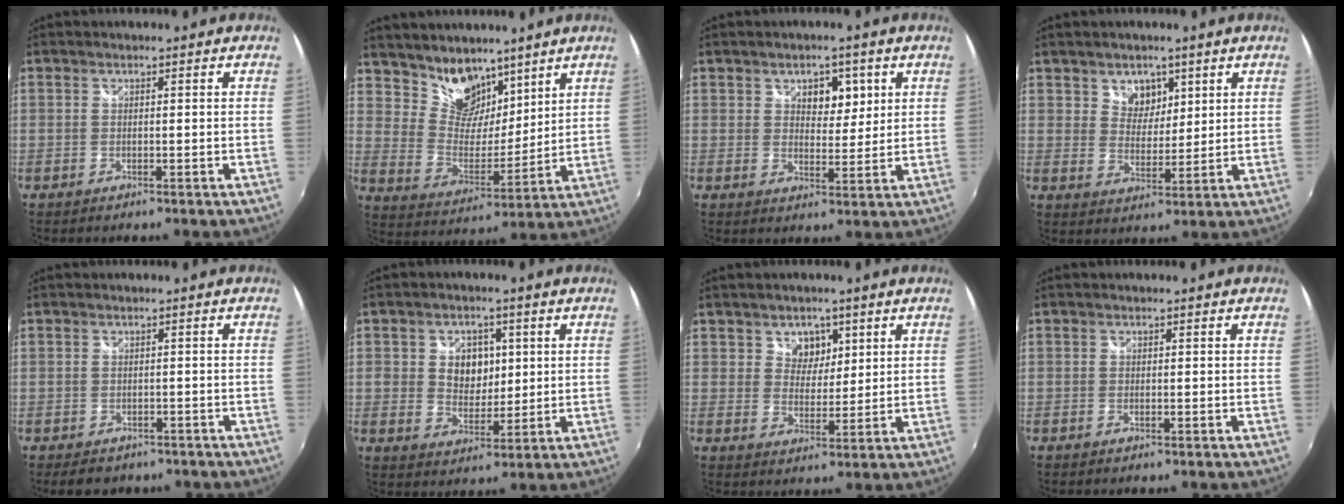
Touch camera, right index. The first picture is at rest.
{"total": 10.6, "force": [8.1, 6.0, 3.4], "torque": [-0.061, 0.004, 0.154]}
{"total": 5.2, "force": [2.3, 3.4, 3.2], "torque": [-0.038, 0.002, 0.036]}
{"total": 5.2, "force": [3.0, 3.9, 1.6], "torque": [-0.018, 0.002, 0.054]}
{"total": 3.9, "force": [-2.6, 2.6, 1.3], "torque": [-0.019, -0.003, -0.030]}
{"total": 7.7, "force": [1.4, 6.1, 4.5], "torque": [-0.080, 0.007, 0.026]}
{"total": 4.8, "force": [2.4, 3.8, 1.6], "torque": [-0.018, 0.003, 0.043]}
{"total": 0.0}